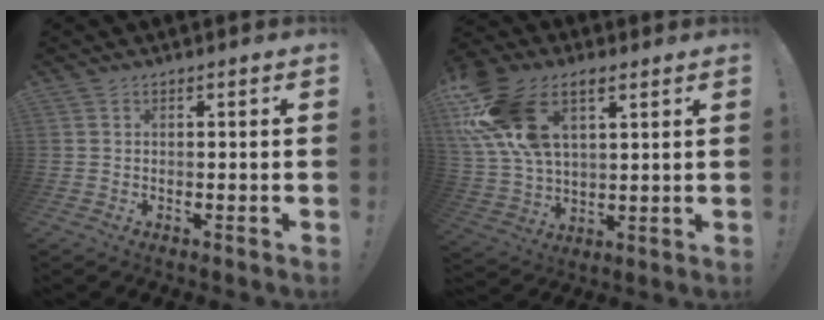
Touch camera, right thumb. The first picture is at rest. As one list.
[{"total": 18.4, "force": [8.7, 10.9, 12.1], "torque": [-0.249, -0.029, 0.161]}]